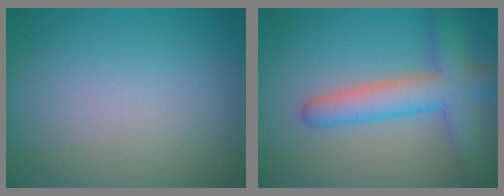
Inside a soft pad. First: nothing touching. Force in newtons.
{"total": 5.7, "press": 5.7, "slide": 0.2}